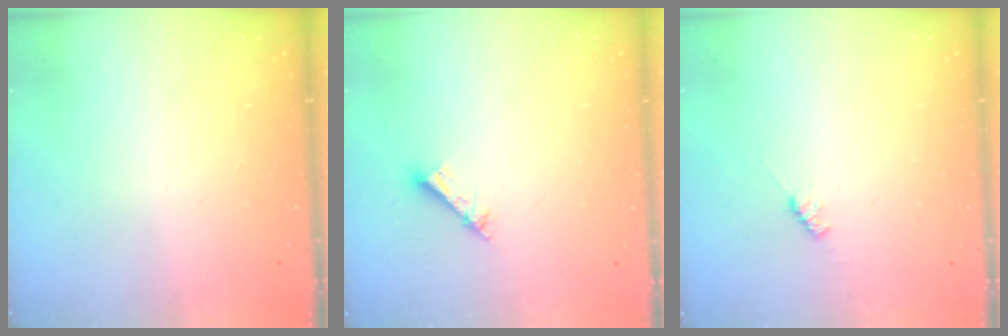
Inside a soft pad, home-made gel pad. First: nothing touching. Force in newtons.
{"total": 2.5, "press": 2.5, "slide": 0.1}
{"total": 2.2, "press": 2.2, "slide": 0.4}